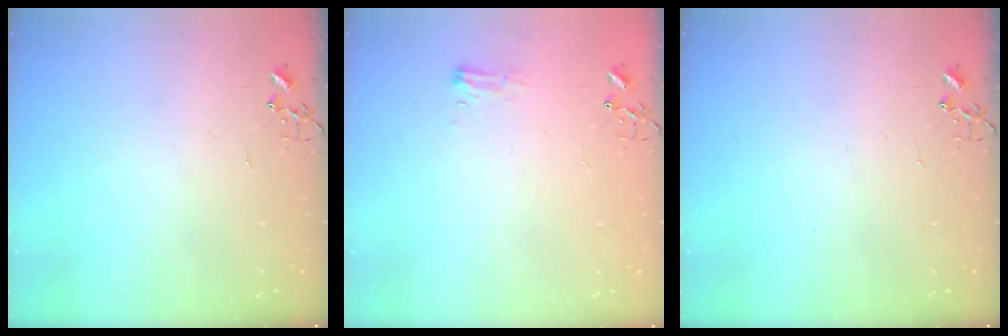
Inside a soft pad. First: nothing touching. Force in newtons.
{"total": 7.3, "press": 7.2, "slide": 0.9}
{"total": 0.0}